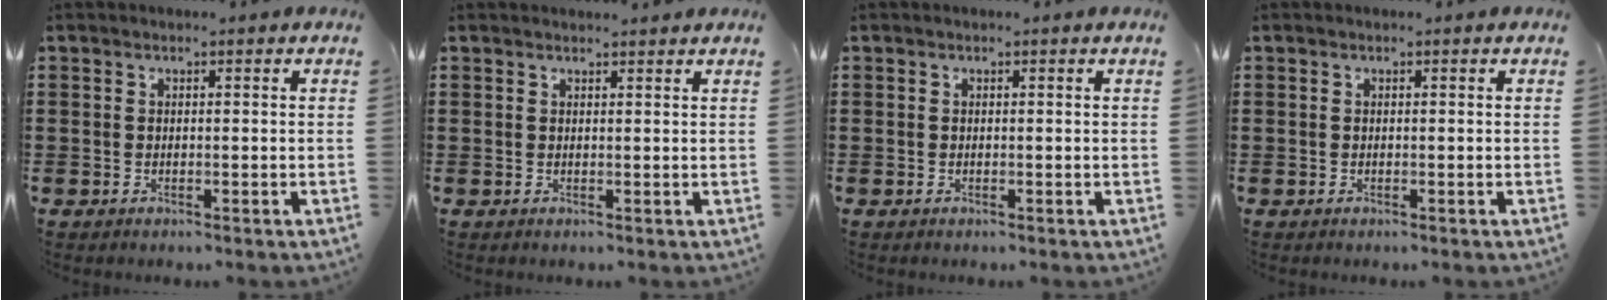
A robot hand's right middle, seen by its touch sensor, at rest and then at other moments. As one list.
[{"total": 1.0, "force": [1.0, -0.1, 0.1], "torque": [-0.003, -0.002, 0.019]}, {"total": 0.0}, {"total": 0.0}]